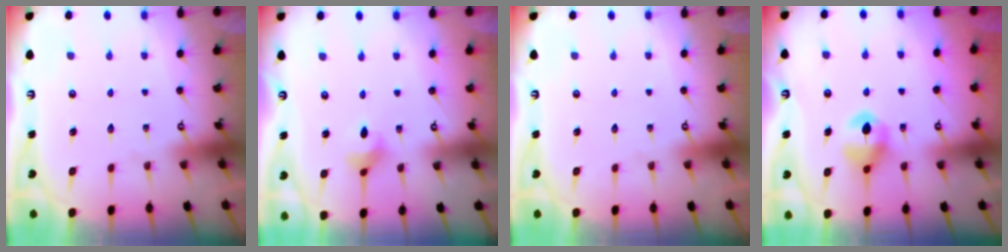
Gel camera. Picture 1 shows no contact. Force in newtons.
{"total": 2.7, "press": 2.7, "slide": 0.4}
{"total": 0.0}
{"total": 7.8, "press": 7.8, "slide": 0.7}